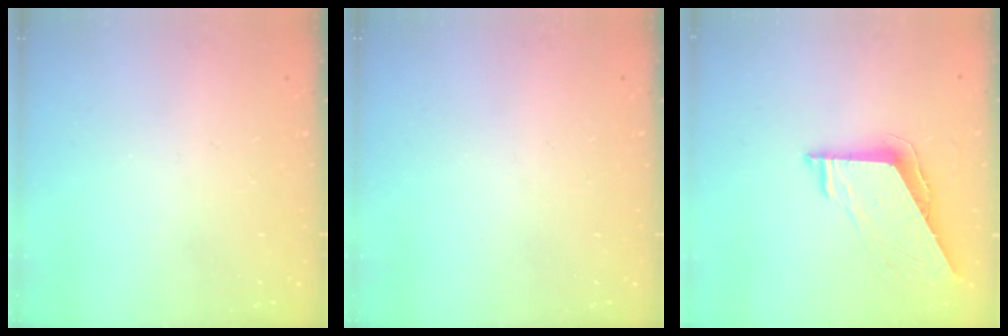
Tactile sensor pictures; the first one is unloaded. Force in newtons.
{"total": 0.0}
{"total": 7.6, "press": 7.6, "slide": 0.7}